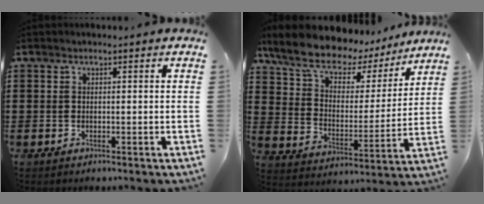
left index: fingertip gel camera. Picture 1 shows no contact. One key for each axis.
{"total": 10.0, "fx": 8.3, "fy": 3.9, "fz": 4.0, "tx": -0.111, "ty": -0.046, "tz": 0.145}